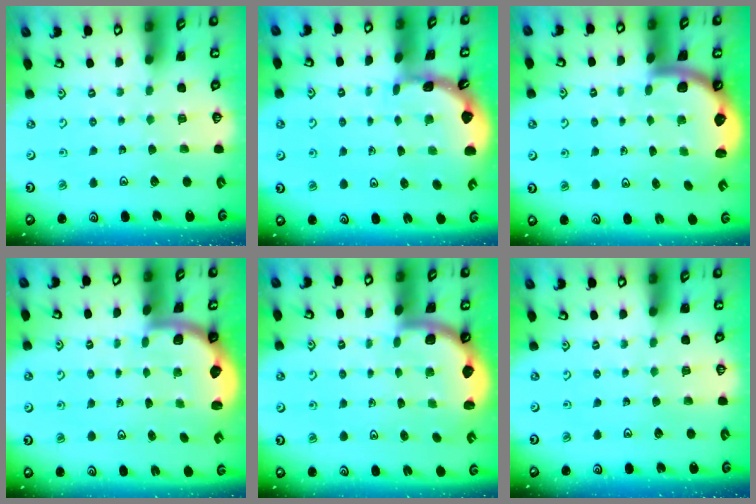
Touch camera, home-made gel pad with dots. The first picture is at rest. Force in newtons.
{"total": 1.7, "press": 1.7, "slide": 0.1}
{"total": 2.4, "press": 2.3, "slide": 0.4}
{"total": 1.9, "press": 1.8, "slide": 0.5}
{"total": 1.7, "press": 1.7, "slide": 0.2}
{"total": 0.0}